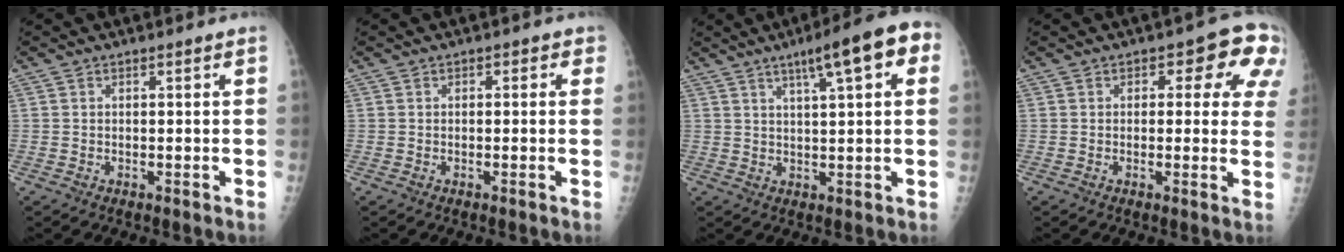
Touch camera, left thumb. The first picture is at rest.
{"total": 1.7, "force": [0.4, 1.0, 1.2], "torque": [-0.001, 0.005, -0.003]}
{"total": 11.7, "force": [5.1, 2.4, 10.3], "torque": [-0.132, 0.010, 0.065]}
{"total": 9.2, "force": [3.1, 5.0, 7.1], "torque": [-0.026, 0.002, 0.024]}